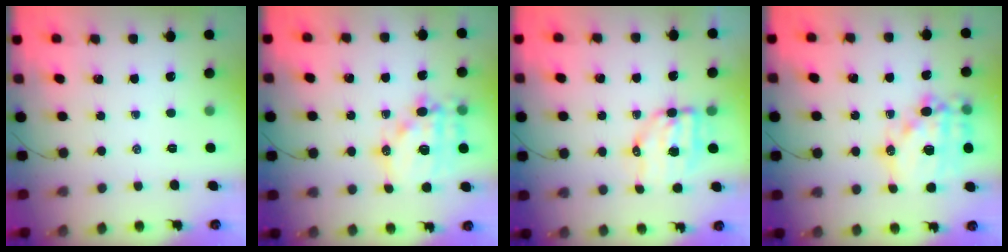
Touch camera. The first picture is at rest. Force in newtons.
{"total": 15.8, "press": 15.4, "slide": 3.4}
{"total": 7.7, "press": 7.6, "slide": 1.3}
{"total": 18.3, "press": 18.0, "slide": 3.4}